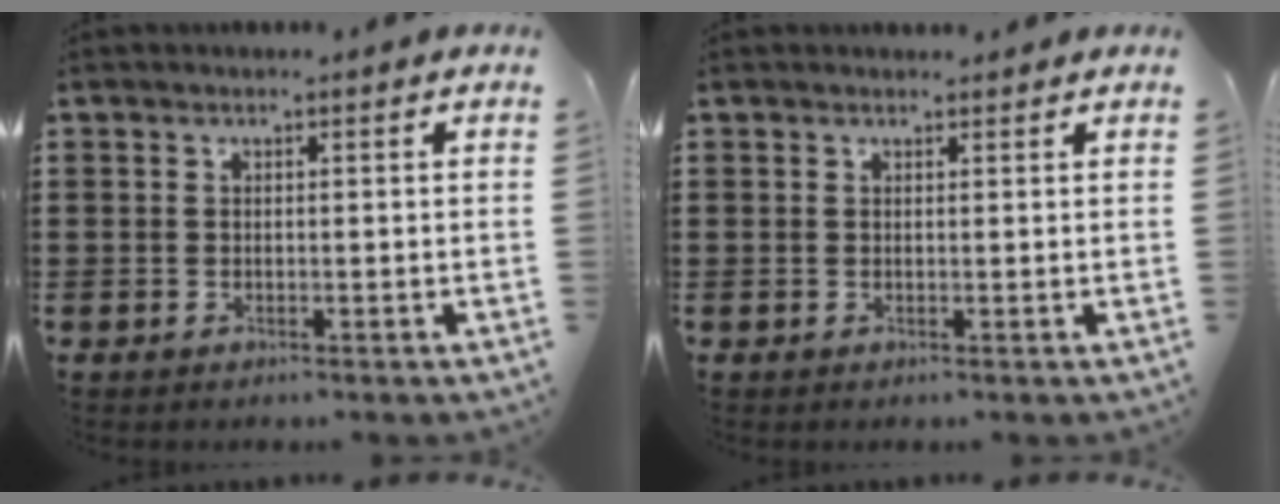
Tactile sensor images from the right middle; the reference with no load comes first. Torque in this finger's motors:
{"motor_torque": [0.29, -0.17, 0.02, 0.00]}